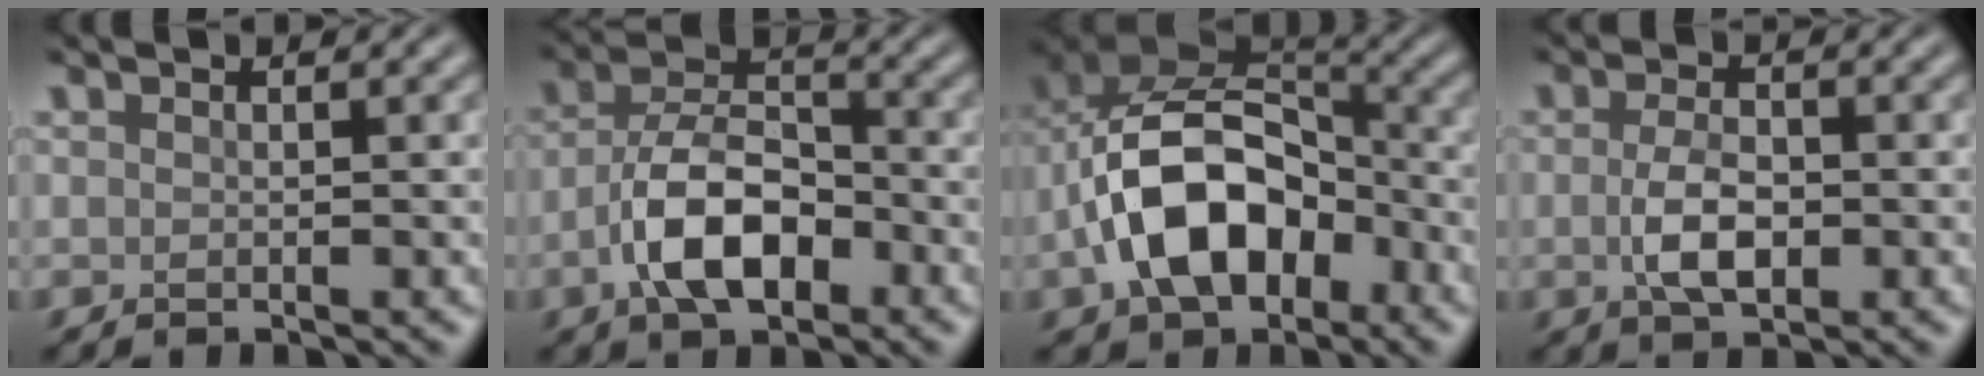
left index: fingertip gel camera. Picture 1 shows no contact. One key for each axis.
{"total": 7.1, "fx": -2.7, "fy": 3.7, "fz": 5.5, "tx": -0.098, "ty": 0.006, "tz": -0.055}
{"total": 11.9, "fx": -3.2, "fy": 7.5, "fz": 8.7, "tx": -0.168, "ty": 0.012, "tz": -0.066}
{"total": 3.8, "fx": -0.6, "fy": 2.0, "fz": 3.2, "tx": -0.068, "ty": -0.002, "tz": -0.011}